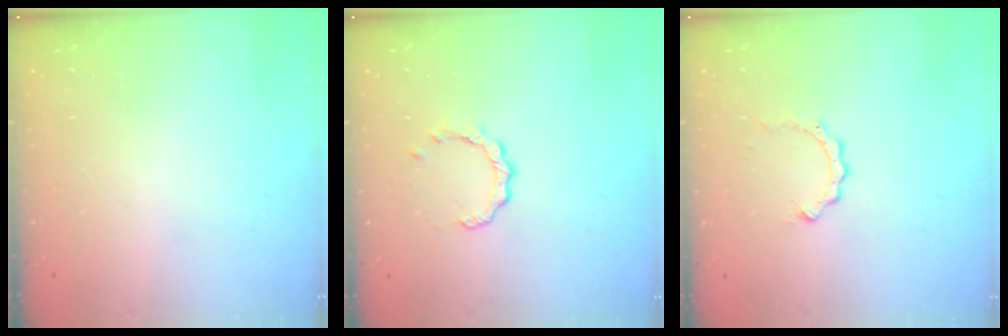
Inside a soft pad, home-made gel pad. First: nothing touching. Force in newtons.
{"total": 2.5, "press": 2.5, "slide": 0.3}
{"total": 2.7, "press": 2.7, "slide": 0.3}